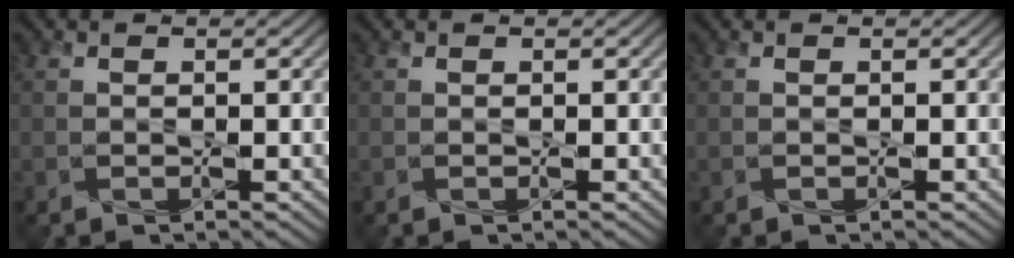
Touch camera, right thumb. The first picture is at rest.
{"total": 0.0}
{"total": 0.0}